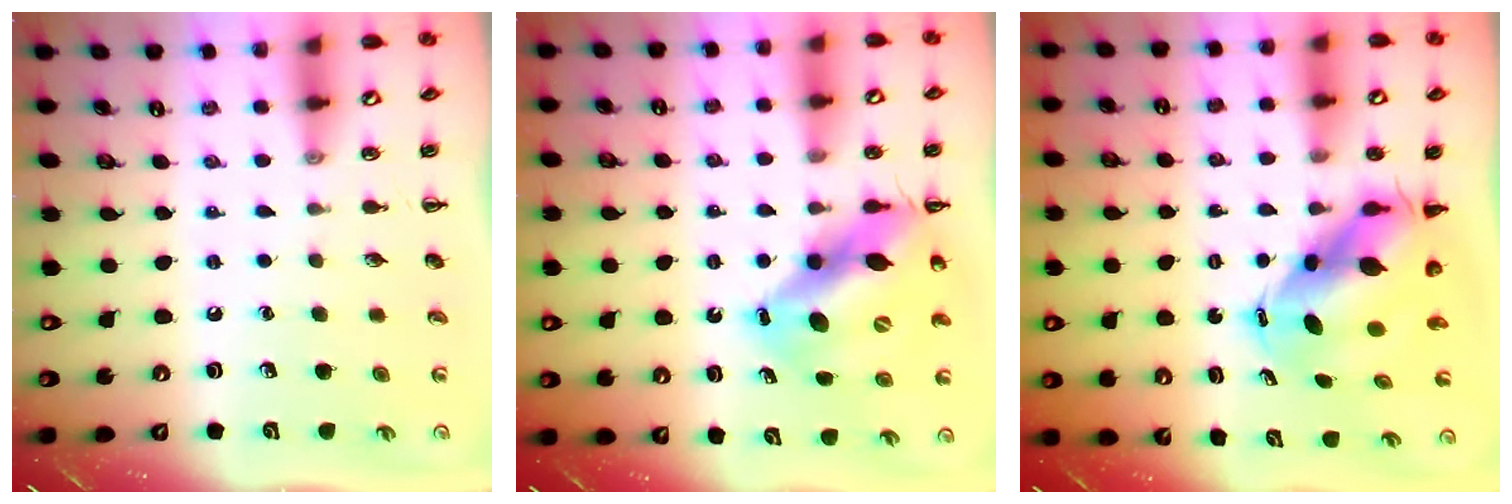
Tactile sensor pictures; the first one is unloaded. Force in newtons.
{"total": 14.0, "press": 13.5, "slide": 3.5}
{"total": 8.1, "press": 7.8, "slide": 2.4}